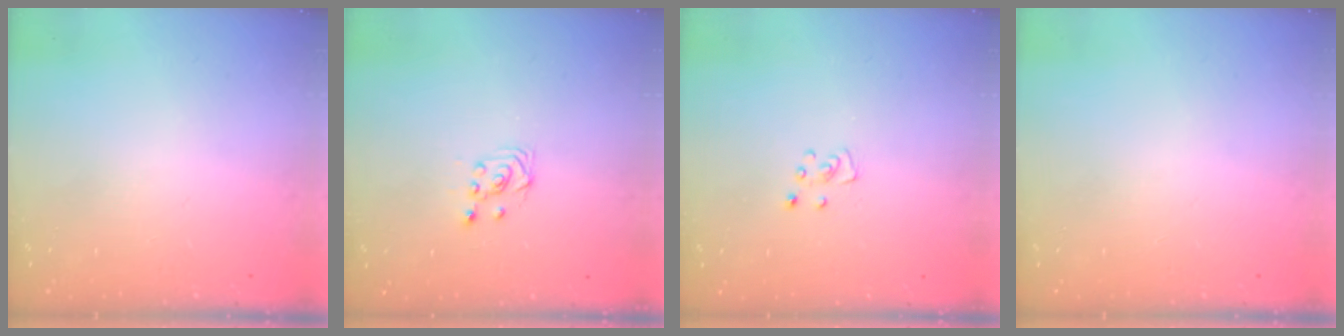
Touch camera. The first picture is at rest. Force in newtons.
{"total": 2.7, "press": 2.4, "slide": 1.3}
{"total": 3.9, "press": 3.9, "slide": 0.2}
{"total": 0.0}